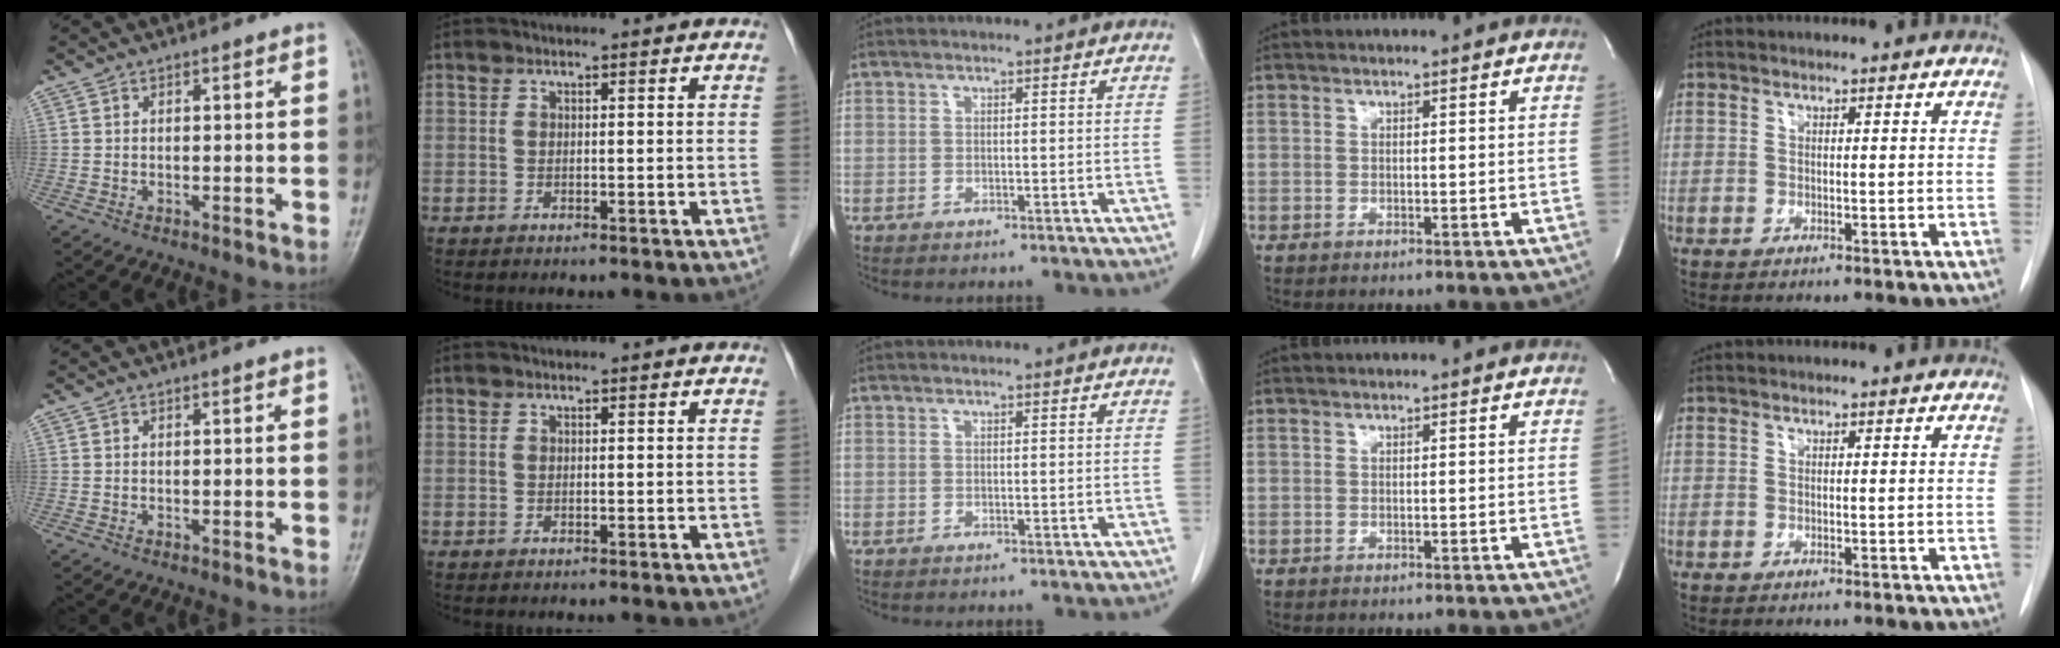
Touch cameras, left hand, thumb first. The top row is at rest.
{}